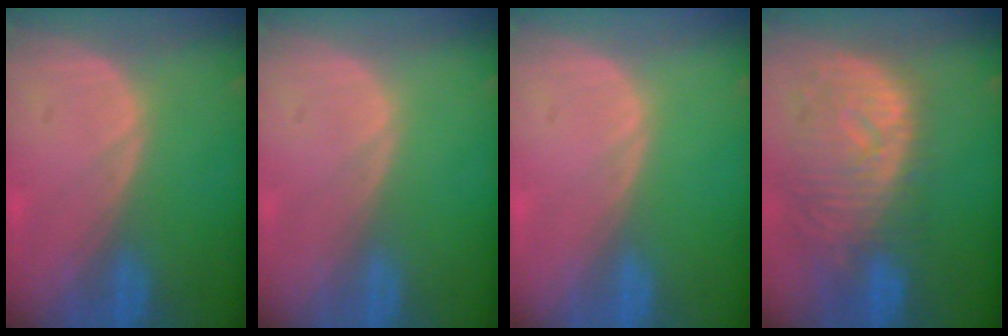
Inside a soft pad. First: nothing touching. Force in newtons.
{"total": 0.0}
{"total": 0.0}
{"total": 11.3, "press": 9.9, "slide": 5.6}